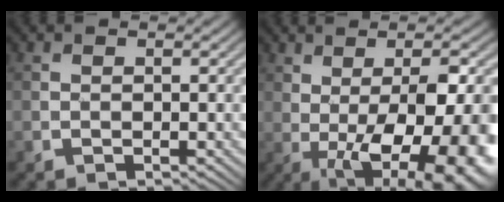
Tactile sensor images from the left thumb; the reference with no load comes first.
{"total": 15.9, "force": [-2.2, 5.6, 14.7], "torque": [-0.186, 0.002, -0.015]}